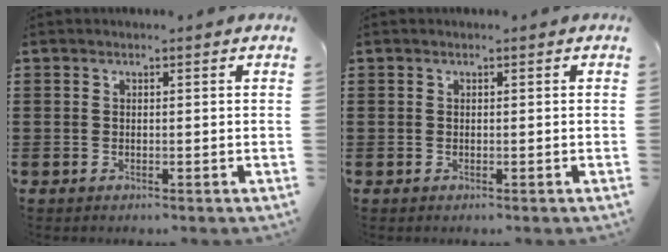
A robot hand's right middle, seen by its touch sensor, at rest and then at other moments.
{"total": 0.0}